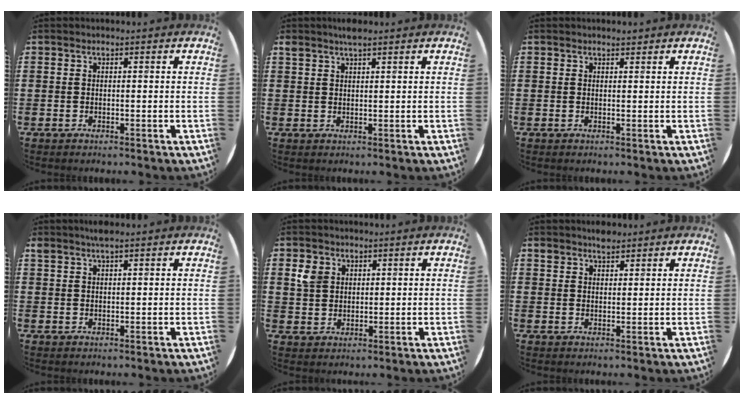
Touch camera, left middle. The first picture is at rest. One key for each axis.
{"total": 2.0, "fx": 1.8, "fy": 0.4, "fz": 0.9, "tx": -0.020, "ty": 0.004, "tz": 0.031}
{"total": 0.7, "fx": 0.7, "fy": 0.1, "fz": 0.0, "tx": 0.000, "ty": 0.003, "tz": 0.014}
{"total": 1.9, "fx": 1.7, "fy": 0.2, "fz": 0.9, "tx": -0.018, "ty": 0.003, "tz": 0.030}
{"total": 3.1, "fx": 1.7, "fy": 2.4, "fz": 0.9, "tx": -0.018, "ty": 0.003, "tz": 0.031}
{"total": 2.3, "fx": 2.1, "fy": 0.8, "fz": 0.4, "tx": -0.002, "ty": 0.001, "tz": 0.039}